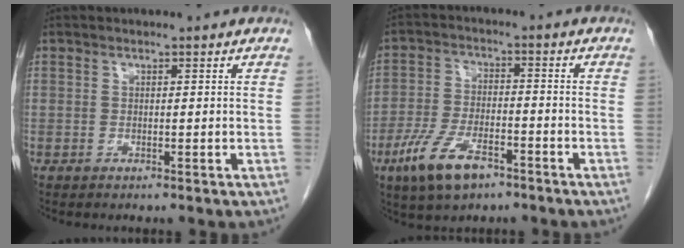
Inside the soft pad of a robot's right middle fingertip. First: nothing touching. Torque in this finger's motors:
{"motor_torque": [1.31, -0.83, 0.41, 0.13]}